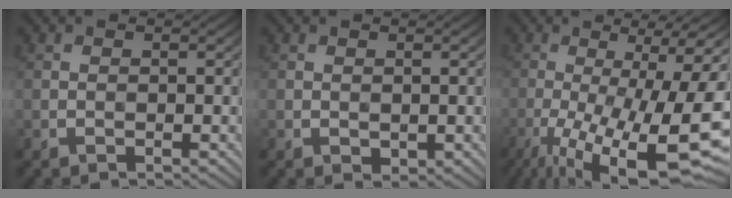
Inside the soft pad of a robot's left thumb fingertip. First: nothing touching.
{"total": 0.8, "force": [0.1, 0.6, 0.5], "torque": [-0.009, -0.004, 0.004]}
{"total": 19.5, "force": [-7.3, 5.1, 17.4], "torque": [-0.244, -0.006, -0.111]}